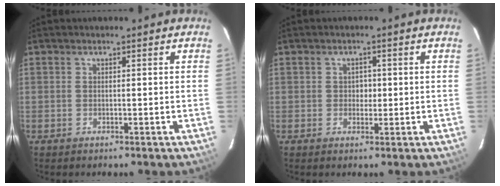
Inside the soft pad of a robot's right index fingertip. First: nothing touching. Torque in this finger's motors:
{"motor_torque": [0.43, 0.04, 0.23, 0.04]}